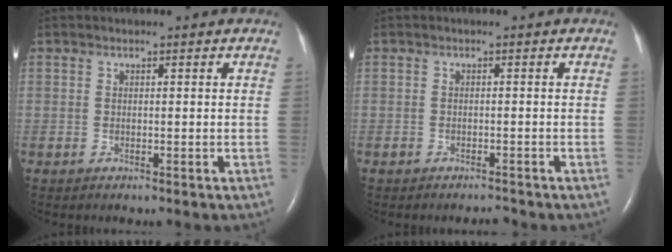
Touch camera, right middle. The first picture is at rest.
{"total": 1.2, "force": [-1.1, 0.4, 0.2], "torque": [-0.007, -0.002, -0.016]}